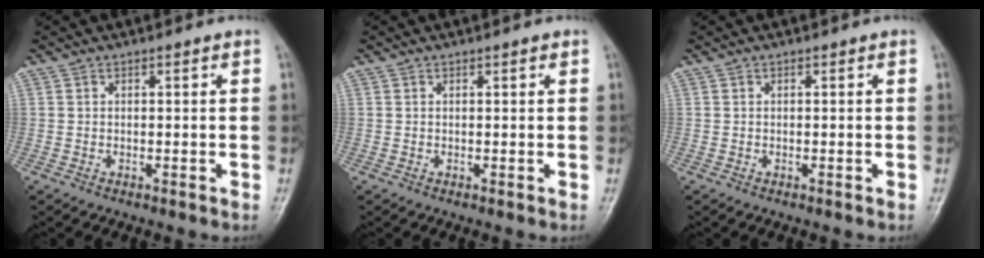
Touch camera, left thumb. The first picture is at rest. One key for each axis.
{"total": 0.7, "fx": 0.4, "fy": 0.1, "fz": 0.5, "tx": -0.006, "ty": 0.000, "tz": 0.005}
{"total": 0.0}